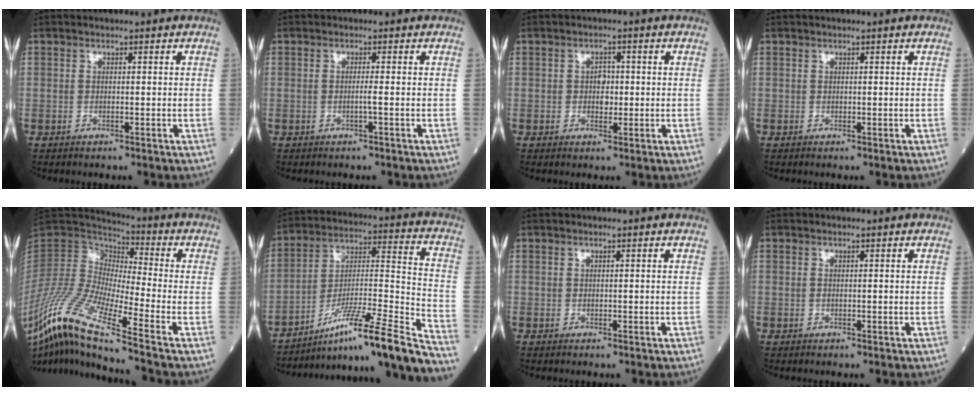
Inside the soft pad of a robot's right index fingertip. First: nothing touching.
{"total": 2.6, "force": [-0.7, -0.7, 2.4], "torque": [-0.044, -0.002, -0.016]}
{"total": 2.4, "force": [0.0, 1.7, 1.7], "torque": [-0.022, 0.002, 0.001]}
{"total": 0.0}
{"total": 18.6, "force": [-11.3, 0.7, 14.8], "torque": [-0.317, -0.028, -0.215]}
{"total": 21.4, "force": [-16.8, -1.2, 13.2], "torque": [-0.173, 0.002, -0.281]}
{"total": 0.0}
{"total": 0.0}